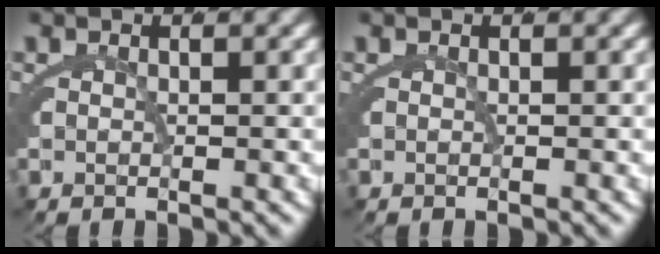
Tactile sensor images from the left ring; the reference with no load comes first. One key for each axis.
{"total": 0.0}